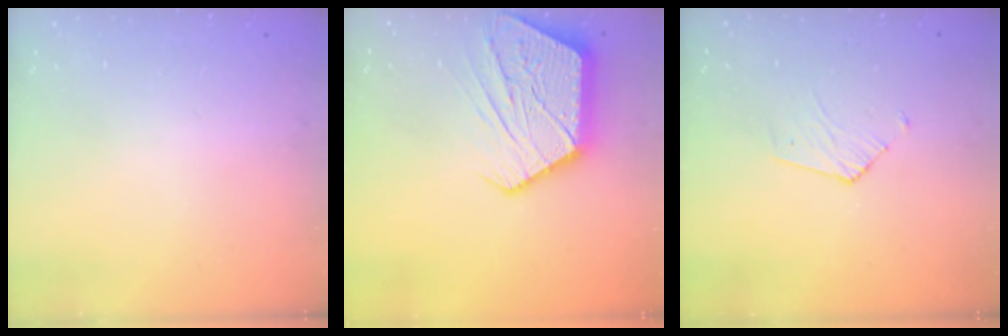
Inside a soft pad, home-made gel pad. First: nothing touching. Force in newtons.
{"total": 16.1, "press": 16.1, "slide": 1.2}
{"total": 3.5, "press": 3.4, "slide": 0.3}